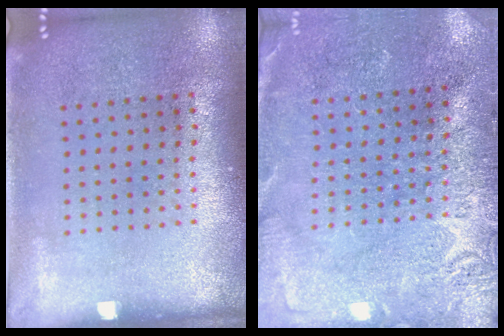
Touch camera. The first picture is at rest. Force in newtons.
{"total": 2.8, "press": 2.7, "slide": 0.5}